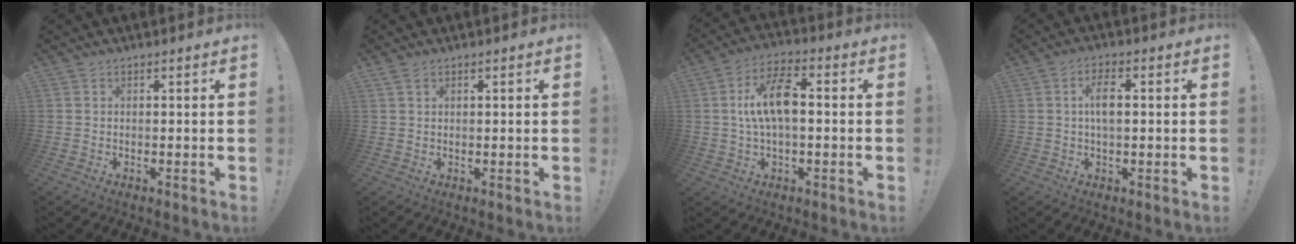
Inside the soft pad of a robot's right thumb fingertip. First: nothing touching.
{"total": 1.7, "force": [1.0, 0.7, 1.1], "torque": [-0.029, 0.003, 0.020]}
{"total": 11.7, "force": [0.5, 5.5, 10.4], "torque": [-0.190, 0.010, 0.008]}
{"total": 5.5, "force": [0.6, 2.3, 4.9], "torque": [-0.082, 0.007, 0.006]}